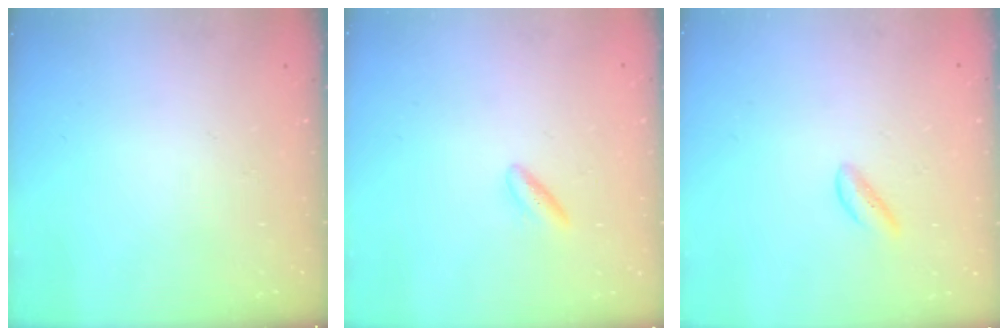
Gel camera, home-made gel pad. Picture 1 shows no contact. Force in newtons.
{"total": 2.9, "press": 2.6, "slide": 1.4}
{"total": 0.6, "press": 0.5, "slide": 0.3}